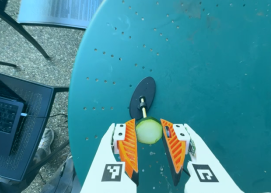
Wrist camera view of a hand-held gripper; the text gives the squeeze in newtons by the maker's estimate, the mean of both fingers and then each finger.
{"total": 10.3, "left": 10.5, "right": 10.1}